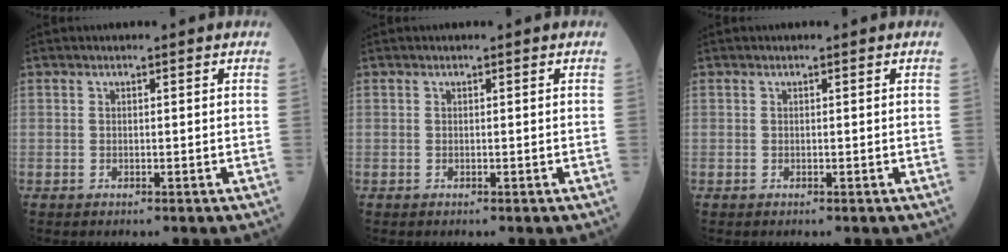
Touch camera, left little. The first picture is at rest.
{"total": 0.0}
{"total": 0.0}